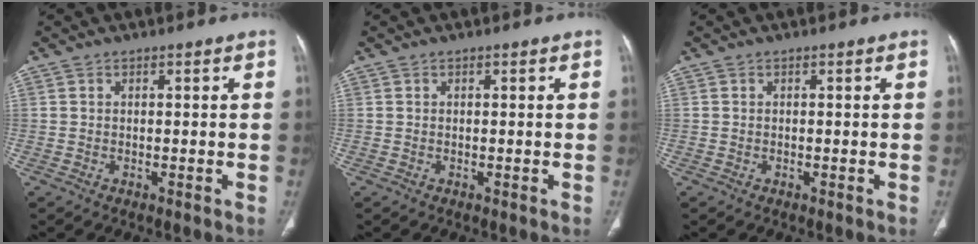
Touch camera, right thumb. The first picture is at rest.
{"total": 0.0}
{"total": 0.0}